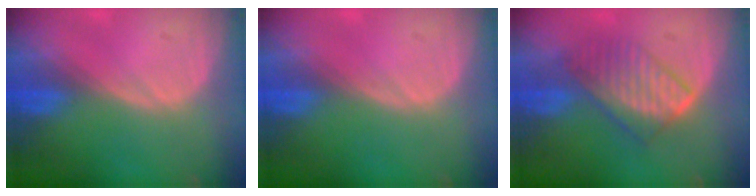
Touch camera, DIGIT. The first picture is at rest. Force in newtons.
{"total": 0.0}
{"total": 6.6, "press": 6.4, "slide": 1.8}